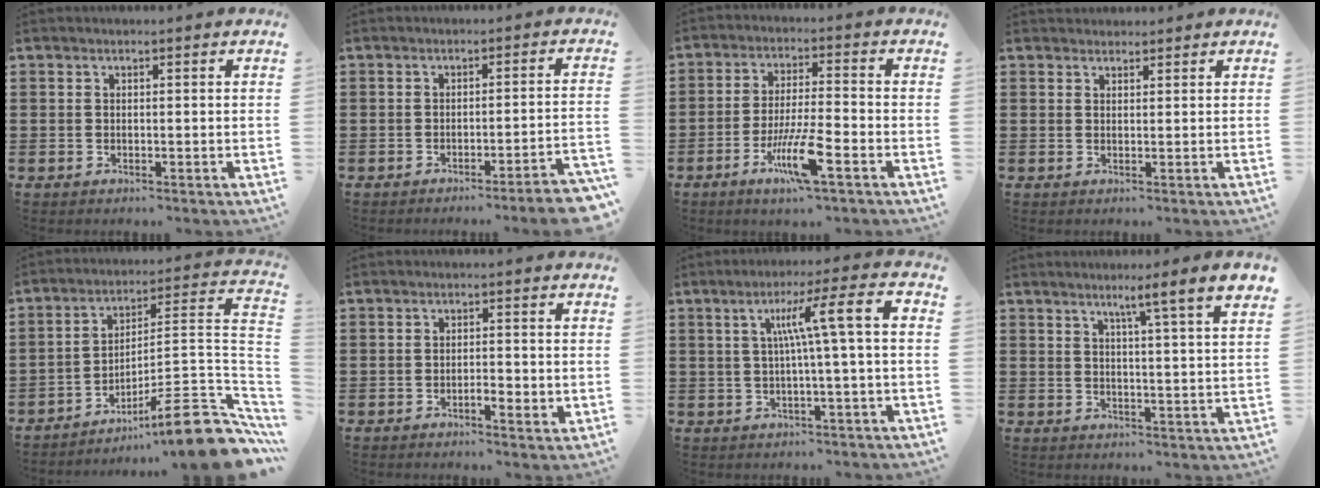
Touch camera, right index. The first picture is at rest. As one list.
[{"total": 3.6, "force": [-2.8, -0.5, 2.2], "torque": [-0.036, -0.015, -0.054]}, {"total": 8.7, "force": [-4.2, 1.2, 7.5], "torque": [-0.159, -0.012, -0.080]}, {"total": 1.4, "force": [1.3, 0.5, -0.2], "torque": [0.000, 0.002, 0.026]}, {"total": 12.5, "force": [-8.4, 1.4, 9.2], "torque": [-0.121, 0.016, -0.149]}, {"total": 2.5, "force": [-1.0, 0.8, 2.2], "torque": [-0.038, 0.002, -0.018]}, {"total": 8.6, "force": [1.1, 0.0, 8.5], "torque": [-0.161, 0.003, 0.011]}, {"total": 4.2, "force": [2.5, -1.1, 3.1], "torque": [-0.054, -0.025, 0.029]}]